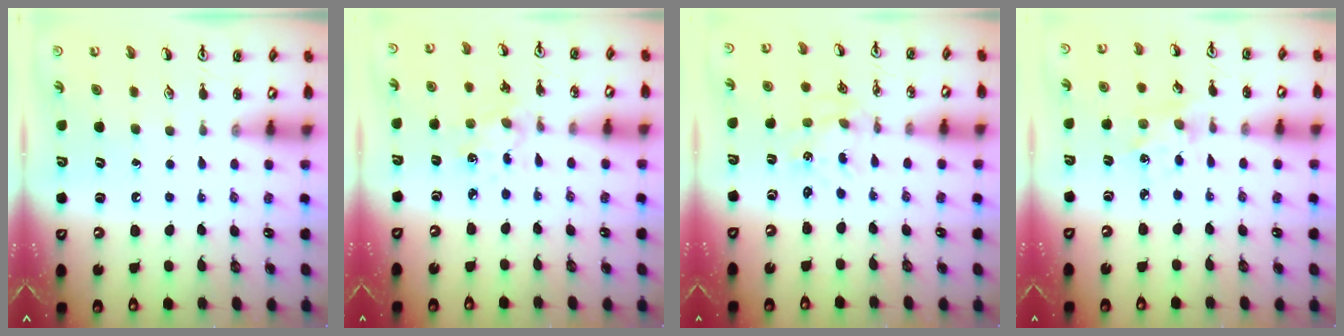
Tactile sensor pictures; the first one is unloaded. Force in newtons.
{"total": 2.4, "press": 2.4, "slide": 0.6}
{"total": 0.9, "press": 0.8, "slide": 0.1}
{"total": 2.1, "press": 2.1, "slide": 0.0}